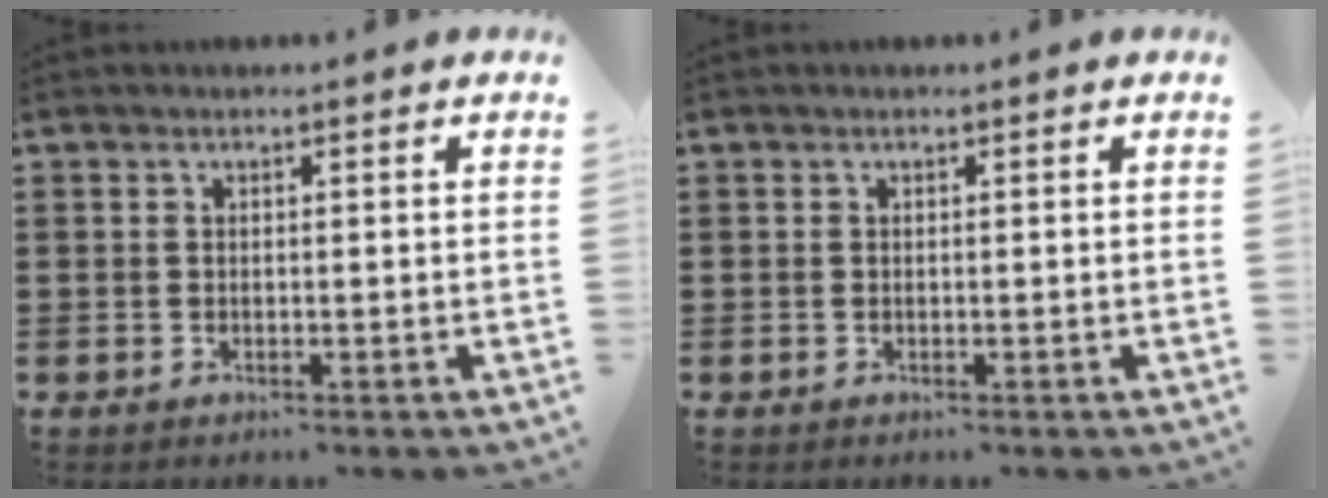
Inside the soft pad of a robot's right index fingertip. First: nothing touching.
{"total": 0.0}